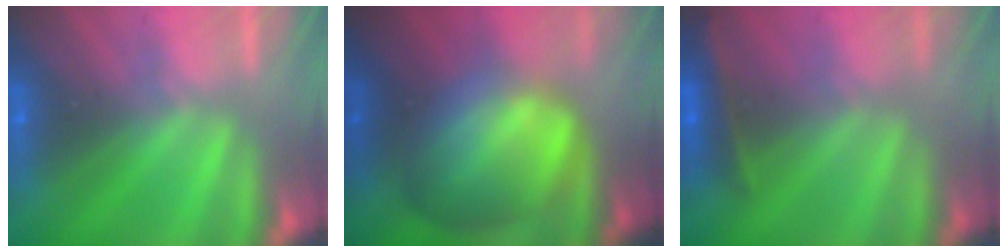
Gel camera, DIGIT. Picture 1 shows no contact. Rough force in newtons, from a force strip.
{"total": 9.8}
{"total": 2.4}